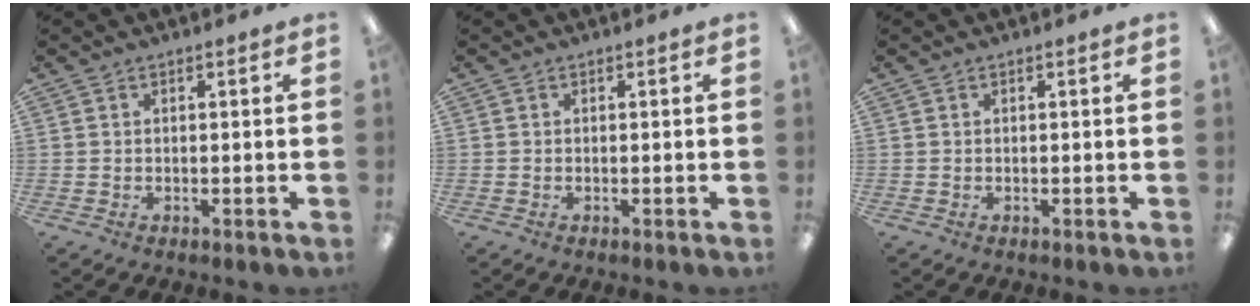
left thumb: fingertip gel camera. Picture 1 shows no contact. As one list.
[{"total": 0.0}, {"total": 0.0}]